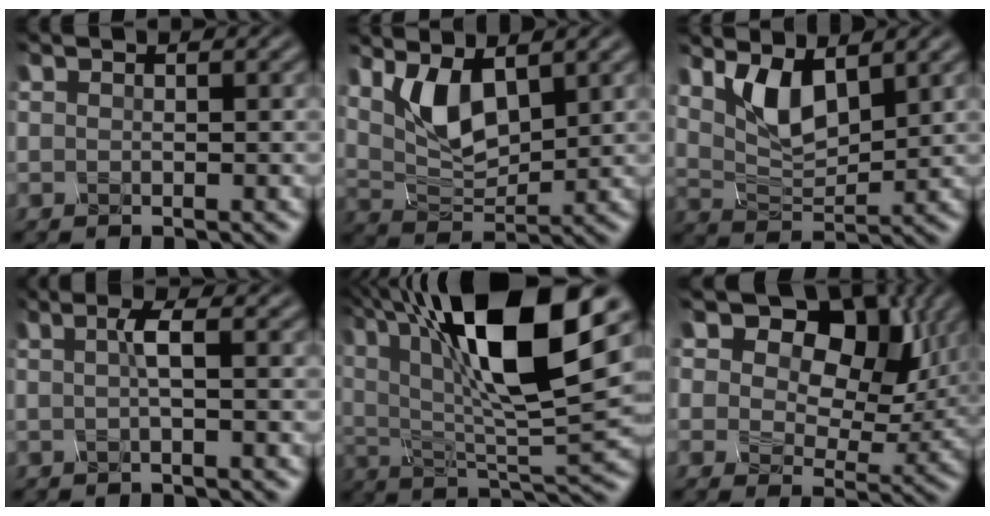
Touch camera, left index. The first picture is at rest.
{"total": 5.1, "force": [1.8, 2.4, 4.1], "torque": [-0.083, -0.010, 0.037]}
{"total": 4.6, "force": [1.9, 2.1, 3.6], "torque": [-0.075, -0.012, 0.038]}
{"total": 1.4, "force": [-0.4, 0.2, 1.4], "torque": [-0.025, 0.001, -0.010]}
{"total": 14.6, "force": [6.1, 4.7, 12.4], "torque": [-0.209, 0.012, 0.097]}
{"total": 12.8, "force": [5.4, 8.5, 8.0], "torque": [-0.116, 0.027, 0.065]}